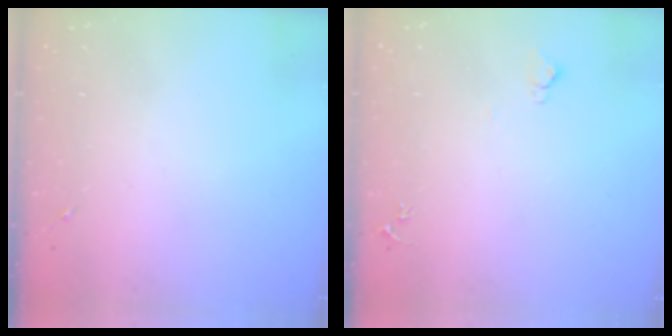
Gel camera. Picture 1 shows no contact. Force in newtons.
{"total": 4.4, "press": 4.4, "slide": 0.4}